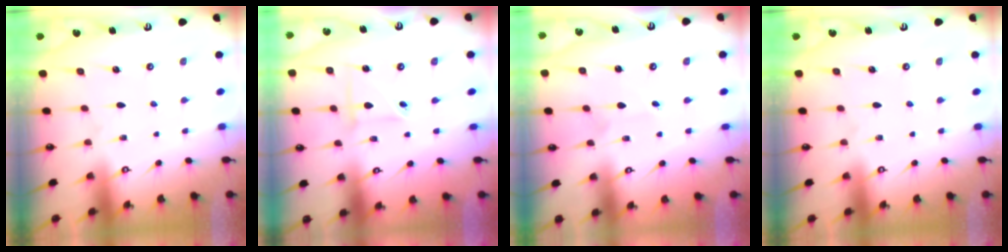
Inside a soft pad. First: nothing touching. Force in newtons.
{"total": 2.9, "press": 2.9, "slide": 0.3}
{"total": 1.5, "press": 1.4, "slide": 0.1}
{"total": 0.0}